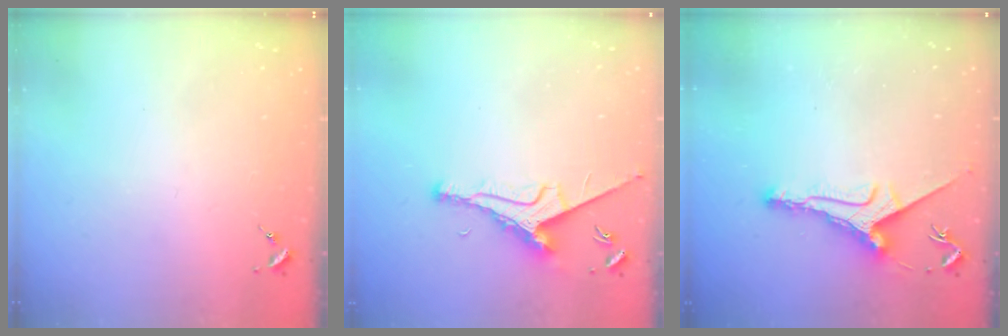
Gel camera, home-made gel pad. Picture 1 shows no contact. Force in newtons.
{"total": 8.3, "press": 8.2, "slide": 1.0}
{"total": 9.7, "press": 9.7, "slide": 0.8}